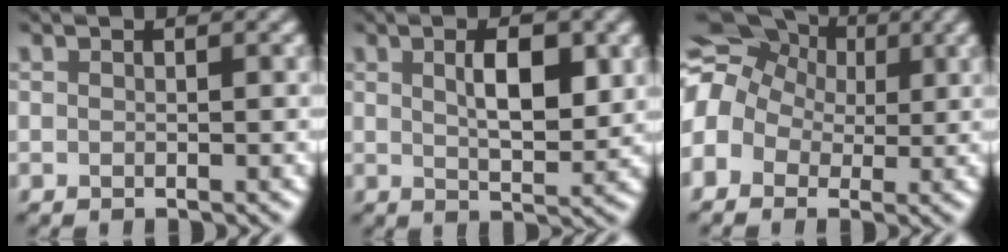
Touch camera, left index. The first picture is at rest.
{"total": 4.7, "force": [1.3, 1.8, 4.2], "torque": [-0.073, 0.000, 0.021]}
{"total": 11.9, "force": [2.6, 10.1, 5.7], "torque": [-0.136, 0.039, 0.004]}